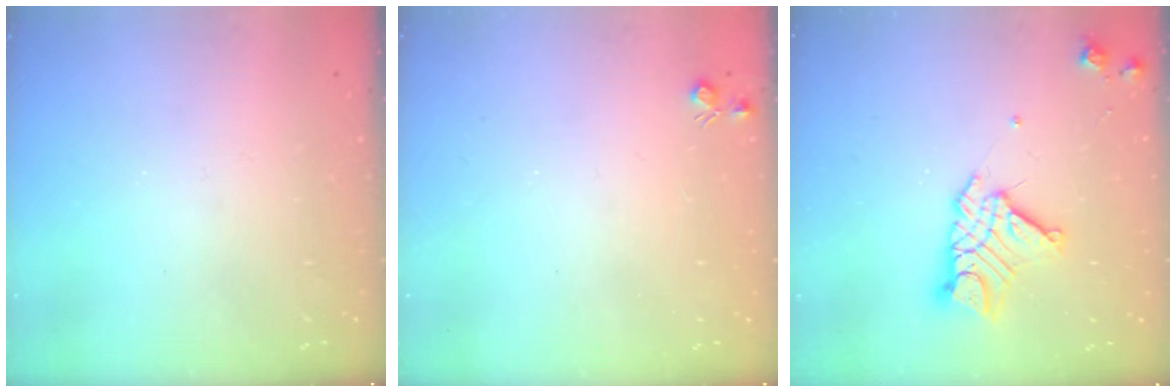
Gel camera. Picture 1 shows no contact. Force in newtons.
{"total": 4.0, "press": 3.9, "slide": 0.7}
{"total": 12.6, "press": 12.5, "slide": 1.0}